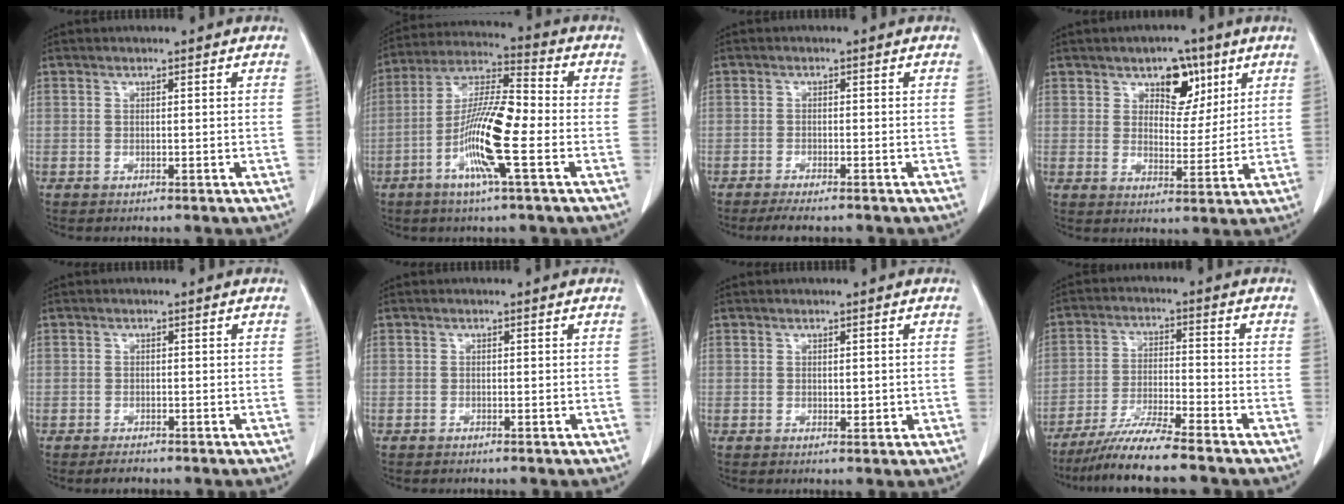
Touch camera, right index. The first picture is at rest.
{"total": 13.2, "force": [-4.0, 1.0, 12.6], "torque": [-0.246, -0.002, -0.082]}
{"total": 3.5, "force": [-2.9, 0.5, 1.8], "torque": [-0.024, -0.007, -0.040]}
{"total": 6.9, "force": [3.7, 4.2, 4.0], "torque": [-0.050, 0.008, 0.058]}
{"total": 1.5, "force": [-1.2, 0.6, 0.5], "torque": [-0.012, -0.001, -0.017]}
{"total": 0.0}
{"total": 1.4, "force": [0.1, 0.8, 1.2], "torque": [-0.017, -0.004, 0.005]}
{"total": 8.4, "force": [-7.1, -0.8, 4.4], "torque": [-0.082, -0.025, -0.132]}